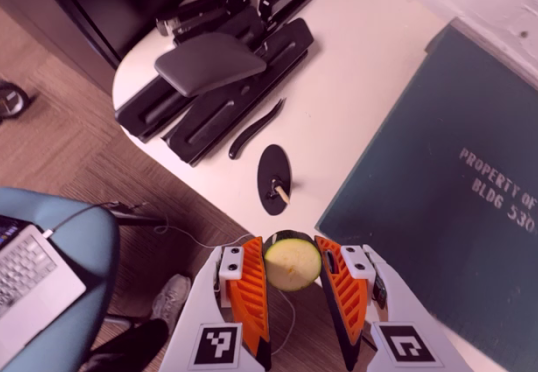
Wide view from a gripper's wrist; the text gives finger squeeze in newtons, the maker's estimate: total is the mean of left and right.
{"total": 9.6, "left": 9.0, "right": 10.1}